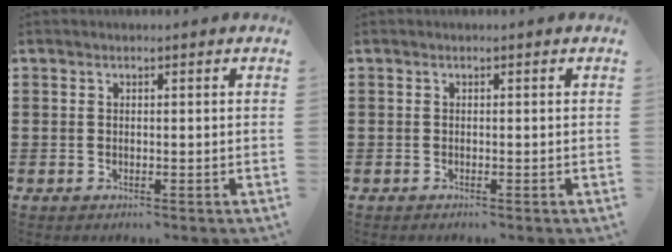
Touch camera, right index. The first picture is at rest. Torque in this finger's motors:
{"motor_torque": [-0.04, -0.06, -0.01, -0.01]}